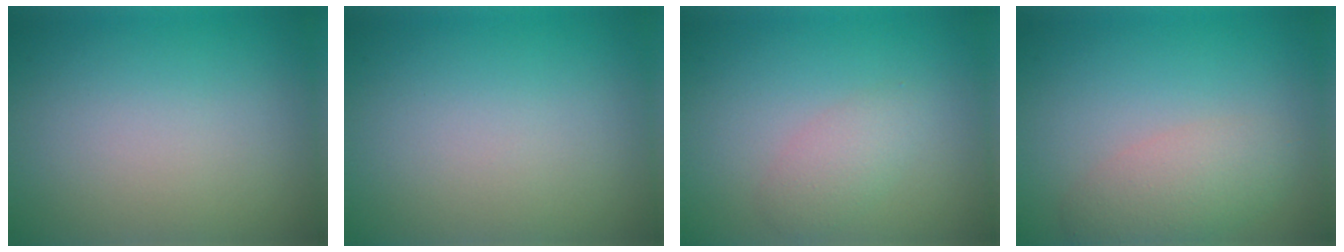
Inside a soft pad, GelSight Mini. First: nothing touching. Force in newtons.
{"total": 0.0}
{"total": 2.1, "press": 2.1, "slide": 0.1}
{"total": 3.4, "press": 3.4, "slide": 0.3}